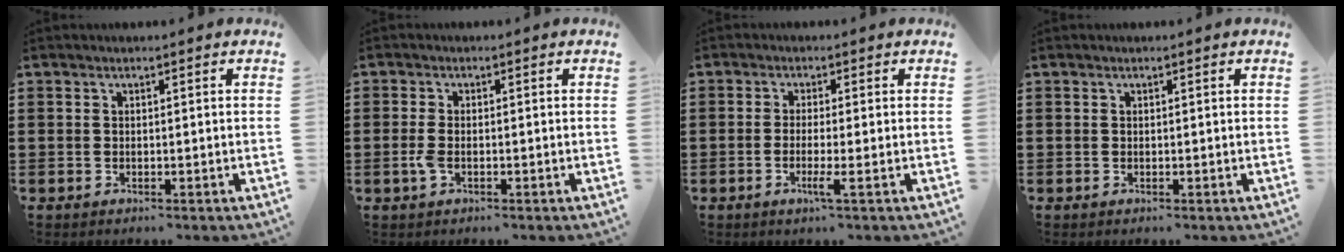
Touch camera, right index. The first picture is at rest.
{"total": 2.2, "force": [-0.6, 0.8, 1.9], "torque": [-0.050, -0.007, -0.015]}
{"total": 3.1, "force": [-1.2, -0.2, 2.8], "torque": [-0.057, -0.013, -0.024]}
{"total": 0.0}